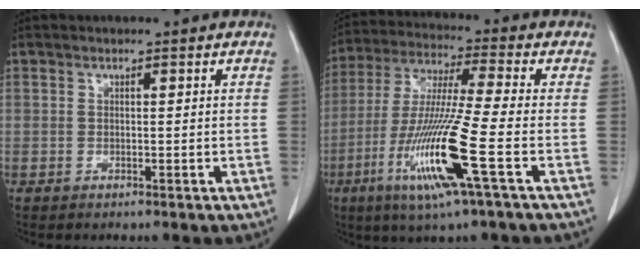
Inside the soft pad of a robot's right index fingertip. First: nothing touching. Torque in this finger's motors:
{"motor_torque": [2.14, 0.00, 1.05, 0.21]}